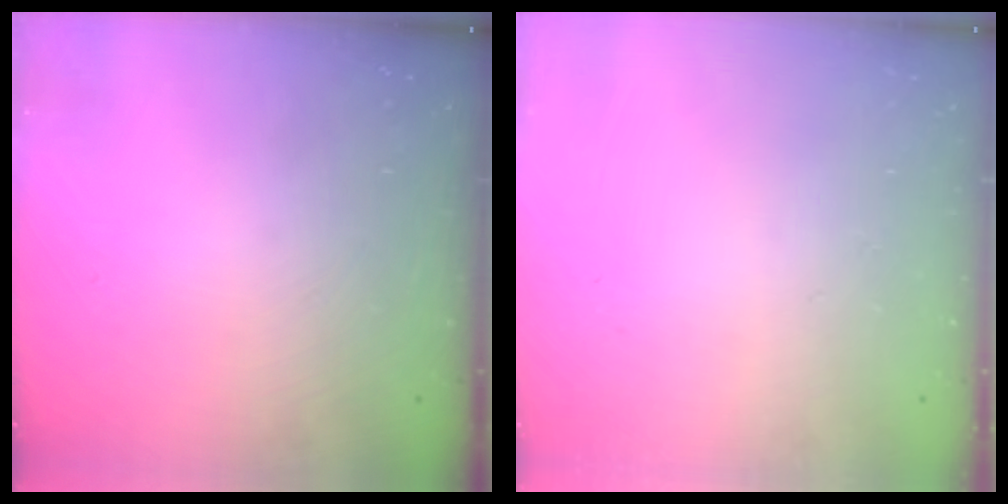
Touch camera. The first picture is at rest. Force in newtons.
{"total": 0.0}